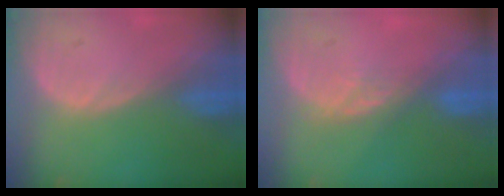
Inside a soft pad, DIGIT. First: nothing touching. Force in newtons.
{"total": 2.5, "press": 2.1, "slide": 1.4}